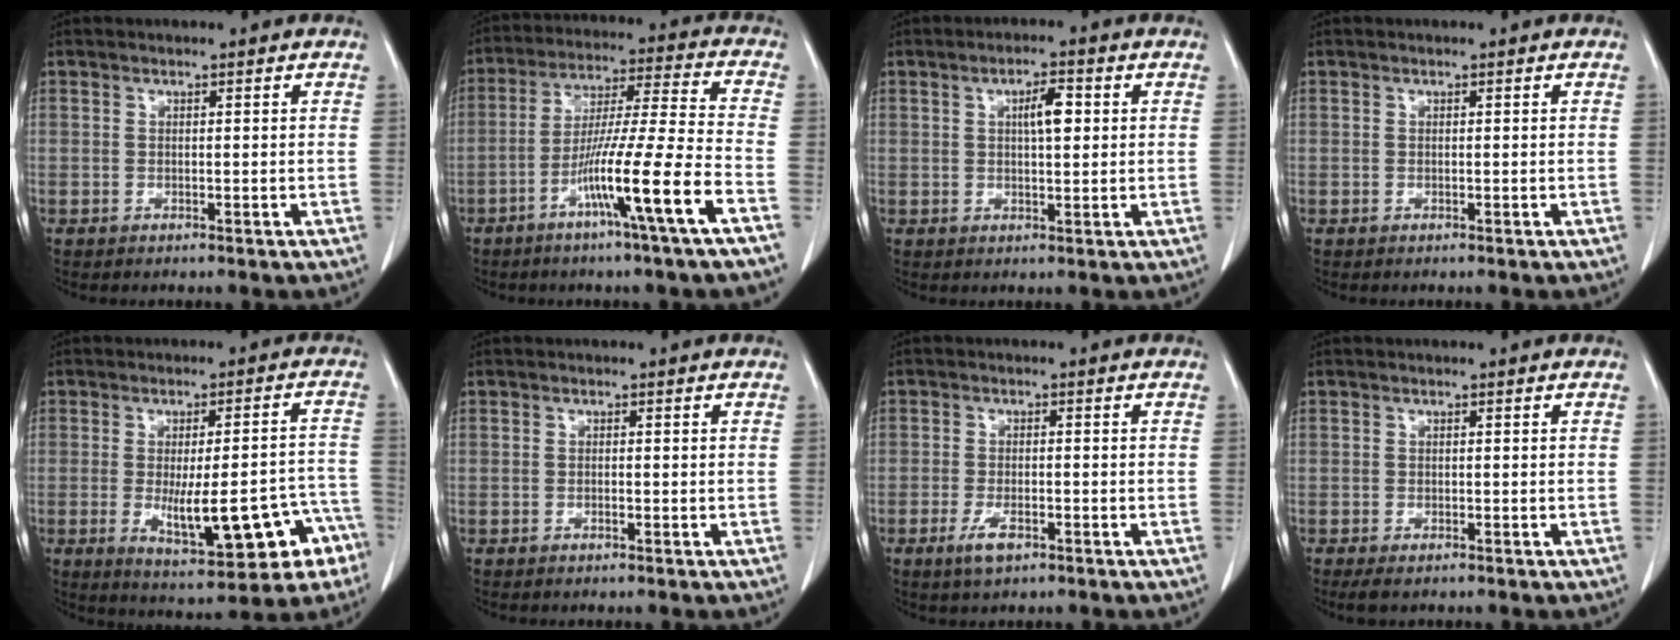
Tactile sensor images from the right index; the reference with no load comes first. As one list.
[{"total": 14.2, "force": [-6.8, -1.8, 12.4], "torque": [-0.222, -0.010, -0.121]}, {"total": 4.1, "force": [1.0, 1.1, 3.8], "torque": [-0.065, 0.006, 0.015]}, {"total": 0.0}, {"total": 15.7, "force": [-6.1, 4.1, 13.8], "torque": [-0.145, 0.023, -0.063]}, {"total": 0.7, "force": [-0.3, 0.1, 0.6], "torque": [-0.014, 0.000, -0.004]}, {"total": 3.5, "force": [-2.0, 1.1, 2.7], "torque": [-0.058, -0.003, -0.034]}, {"total": 2.0, "force": [-1.4, 0.7, 1.3], "torque": [-0.026, -0.006, -0.020]}]